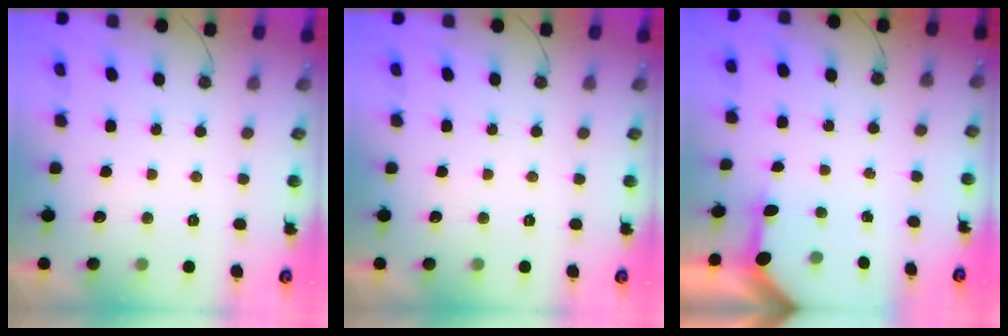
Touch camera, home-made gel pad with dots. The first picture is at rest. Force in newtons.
{"total": 0.0}
{"total": 3.3, "press": 3.3, "slide": 0.4}